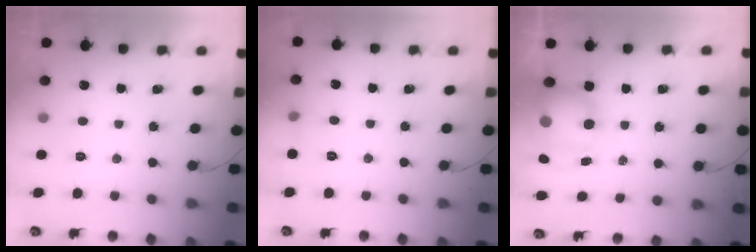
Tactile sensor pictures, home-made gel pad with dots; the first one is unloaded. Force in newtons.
{"total": 3.5, "press": 3.2, "slide": 1.3}
{"total": 9.0, "press": 8.8, "slide": 1.9}